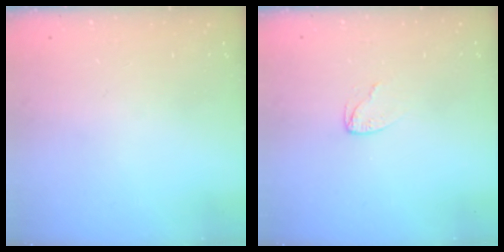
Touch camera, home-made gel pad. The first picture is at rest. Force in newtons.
{"total": 2.4, "press": 2.4, "slide": 0.2}